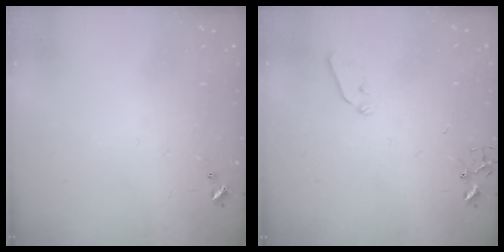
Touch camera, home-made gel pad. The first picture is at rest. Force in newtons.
{"total": 5.0, "press": 5.0, "slide": 0.6}